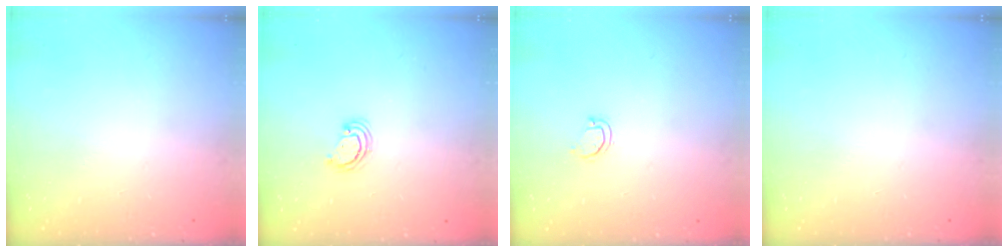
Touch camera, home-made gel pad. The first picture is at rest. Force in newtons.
{"total": 2.5, "press": 2.5, "slide": 0.3}
{"total": 3.2, "press": 3.2, "slide": 0.2}
{"total": 0.0}